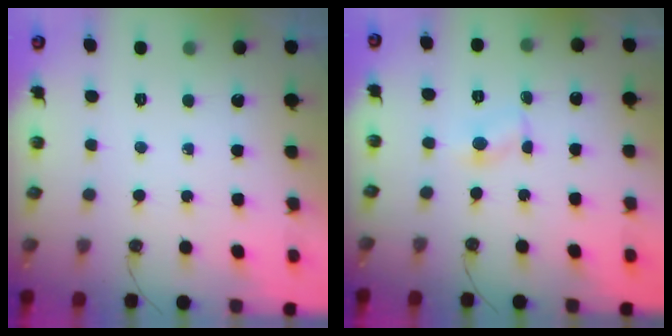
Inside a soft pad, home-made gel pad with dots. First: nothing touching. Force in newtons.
{"total": 2.4, "press": 2.4, "slide": 0.3}